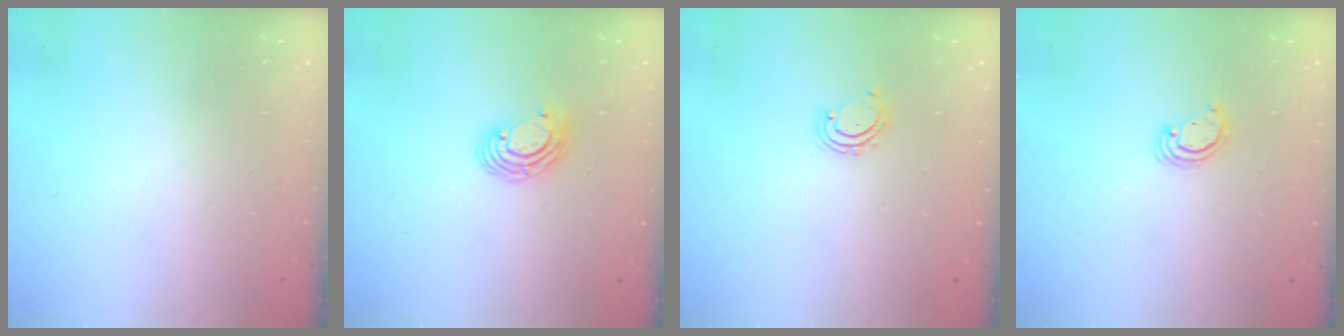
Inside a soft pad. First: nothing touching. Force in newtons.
{"total": 6.0, "press": 6.0, "slide": 0.4}
{"total": 2.7, "press": 2.6, "slide": 0.5}
{"total": 2.5, "press": 2.5, "slide": 0.2}